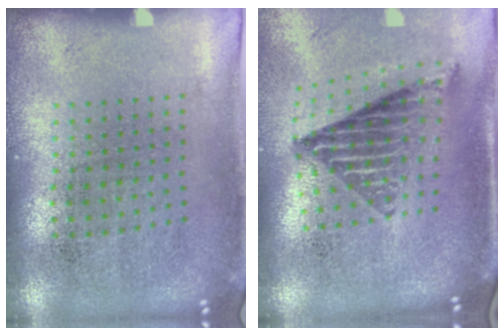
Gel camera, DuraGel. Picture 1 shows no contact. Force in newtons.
{"total": 1.6, "press": 1.3, "slide": 1.0}